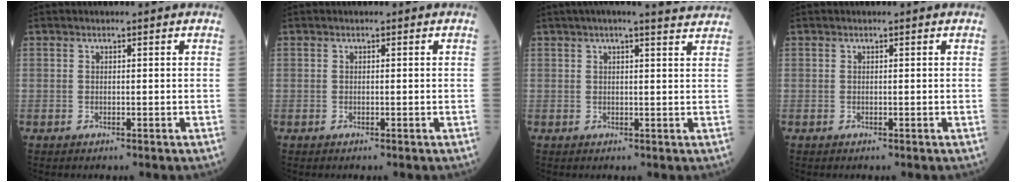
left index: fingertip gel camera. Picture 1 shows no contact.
{"total": 0.0}
{"total": 8.6, "force": [7.4, 0.3, 4.3], "torque": [-0.059, 0.025, 0.077]}
{"total": 0.0}